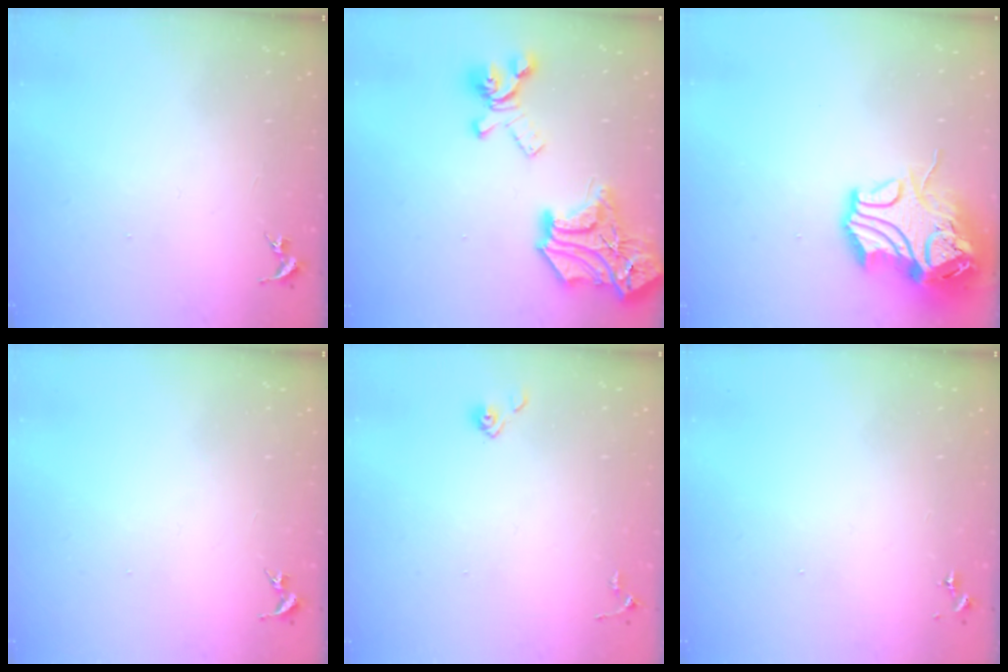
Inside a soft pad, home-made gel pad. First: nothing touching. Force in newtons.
{"total": 24.6, "press": 24.6, "slide": 0.7}
{"total": 17.6, "press": 17.4, "slide": 2.5}
{"total": 0.0}
{"total": 3.3, "press": 3.3, "slide": 0.4}
{"total": 0.0}